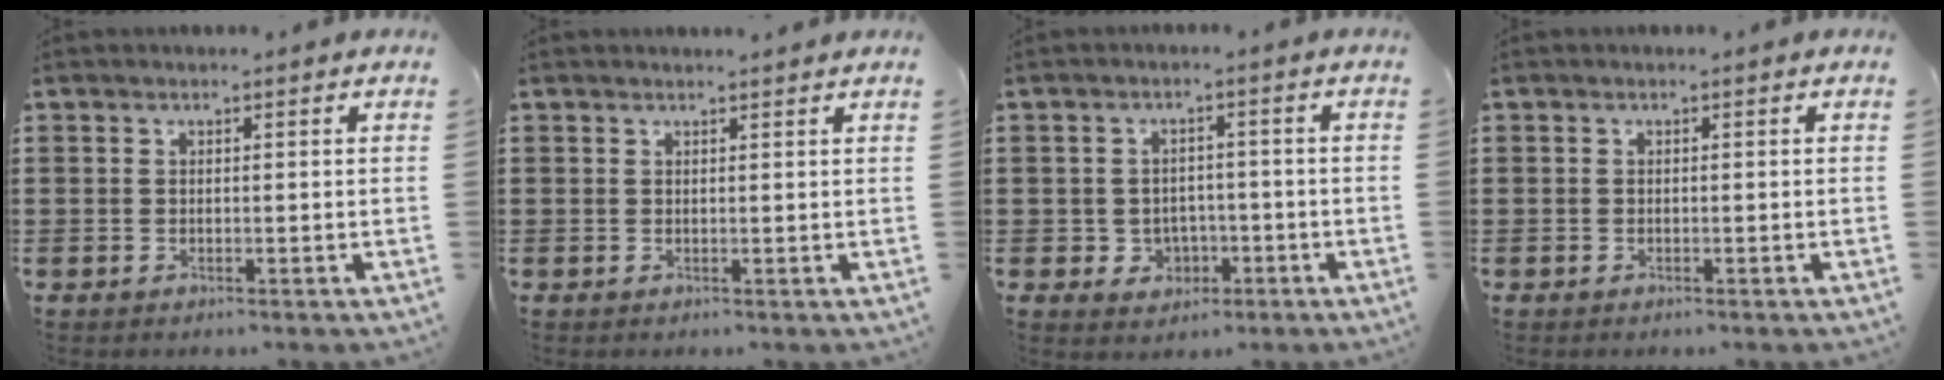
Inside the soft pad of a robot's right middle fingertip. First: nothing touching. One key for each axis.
{"total": 0.8, "fx": 0.8, "fy": -0.1, "fz": 0.0, "tx": -0.001, "ty": -0.003, "tz": 0.015}
{"total": 3.0, "fx": -1.1, "fy": 2.6, "fz": 1.0, "tx": -0.029, "ty": 0.005, "tz": -0.026}
{"total": 0.0}